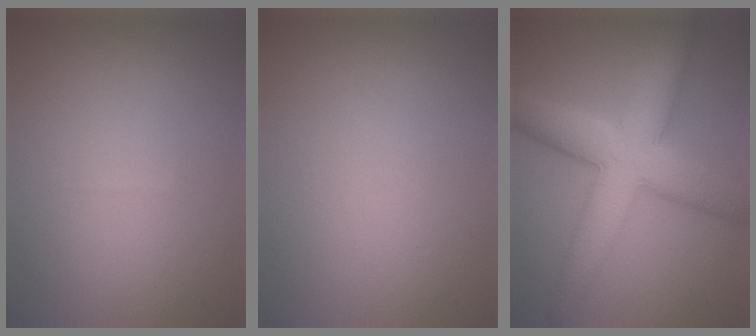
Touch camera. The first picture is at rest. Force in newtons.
{"total": 0.0}
{"total": 8.5, "press": 8.5, "slide": 0.3}